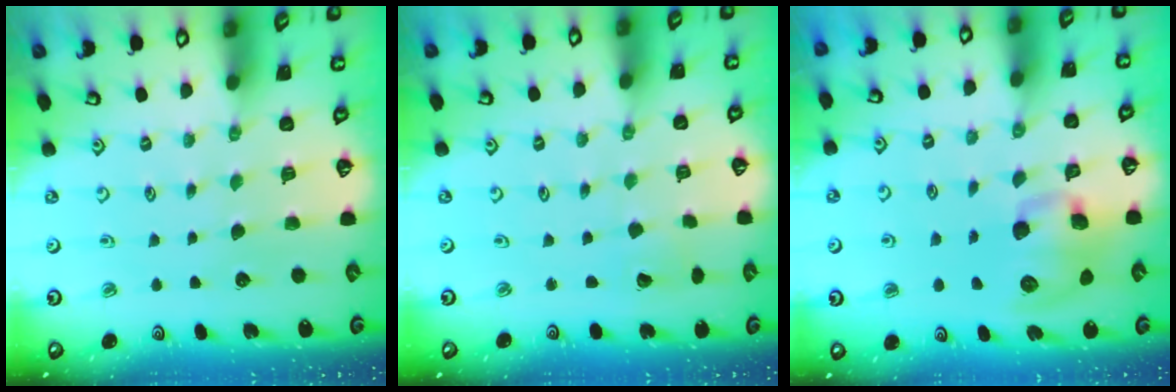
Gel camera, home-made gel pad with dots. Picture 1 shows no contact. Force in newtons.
{"total": 1.2, "press": 1.2, "slide": 0.0}
{"total": 11.7, "press": 11.6, "slide": 1.8}